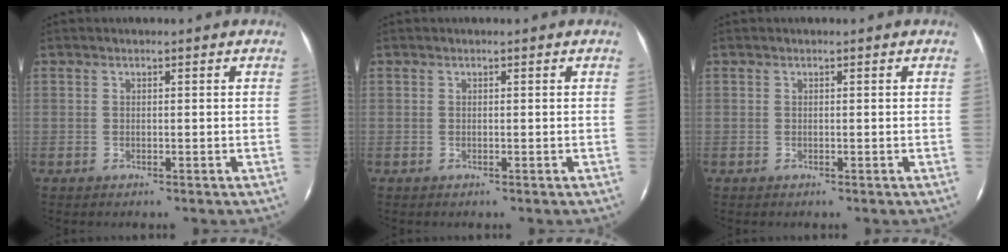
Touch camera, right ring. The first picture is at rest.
{"total": 0.0}
{"total": 0.0}